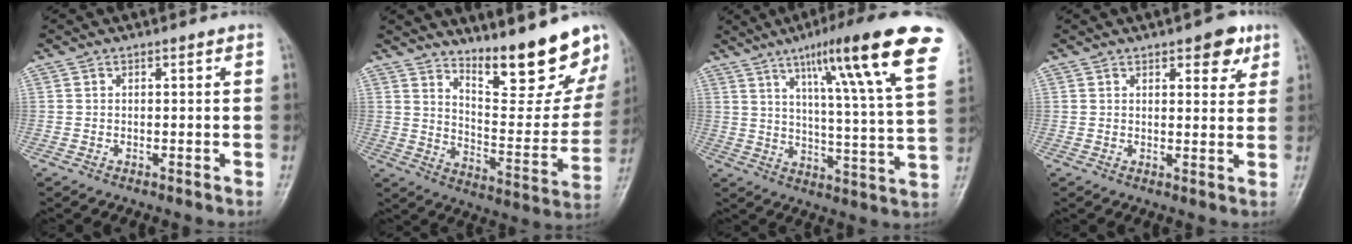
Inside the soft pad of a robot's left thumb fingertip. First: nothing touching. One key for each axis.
{"total": 18.2, "fx": 14.2, "fy": 4.5, "fz": 10.6, "tx": -0.111, "ty": -0.112, "tz": 0.213}
{"total": 22.7, "fx": 12.4, "fy": 2.4, "fz": 18.8, "tx": -0.255, "ty": -0.033, "tz": 0.171}
{"total": 5.5, "fx": 3.1, "fy": 2.5, "fz": 3.8, "tx": -0.027, "ty": -0.013, "tz": 0.034}